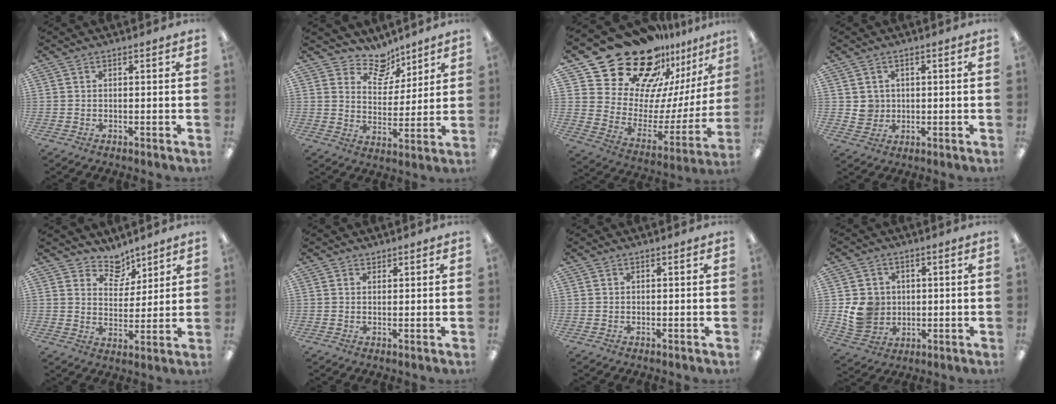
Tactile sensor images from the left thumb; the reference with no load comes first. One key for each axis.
{"total": 10.0, "fx": 8.1, "fy": 5.2, "fz": 2.5, "tx": -0.037, "ty": -0.059, "tz": 0.149}
{"total": 26.1, "fx": 21.0, "fy": 12.2, "fz": 9.6, "tx": -0.154, "ty": -0.152, "tz": 0.389}
{"total": 3.6, "fx": 0.9, "fy": 3.4, "fz": 0.2, "tx": 0.002, "ty": 0.001, "tz": 0.013}
{"total": 7.1, "fx": 6.0, "fy": 3.8, "fz": 0.7, "tx": -0.010, "ty": -0.043, "tz": 0.109}
{"total": 1.2, "fx": 1.0, "fy": 0.6, "fz": -0.1, "tx": 0.002, "ty": 0.001, "tz": 0.019}
{"total": 0.0}
{"total": 8.3, "fx": 0.5, "fy": 7.8, "fz": 2.8, "tx": -0.059, "ty": 0.009, "tz": 0.016}